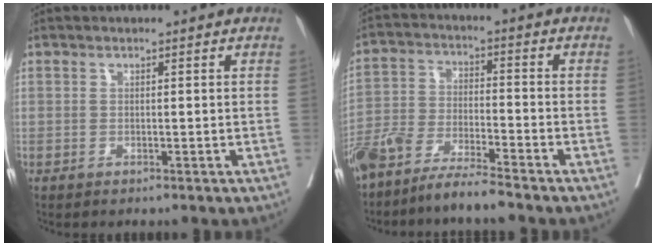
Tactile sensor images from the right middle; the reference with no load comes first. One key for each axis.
{"total": 8.7, "fx": -7.4, "fy": 0.3, "fz": 4.5, "tx": -0.086, "ty": -0.018, "tz": -0.143}